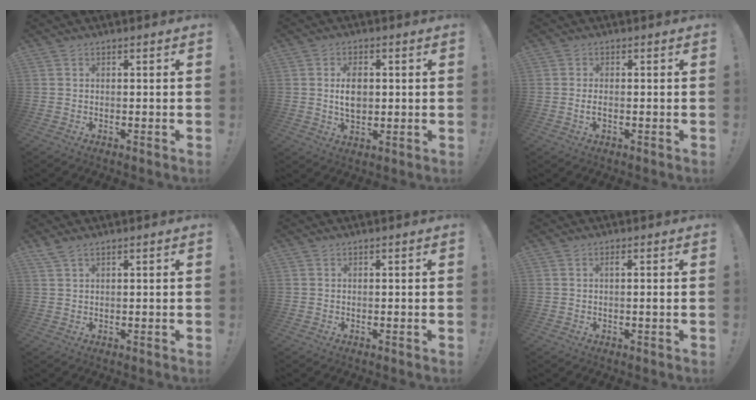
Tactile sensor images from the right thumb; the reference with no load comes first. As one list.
[{"total": 7.0, "force": [0.6, 4.5, 5.3], "torque": [-0.084, -0.003, 0.005]}, {"total": 1.6, "force": [-0.4, 0.5, 1.5], "torque": [-0.028, 0.002, -0.006]}, {"total": 2.3, "force": [1.7, 0.6, 1.4], "torque": [-0.033, -0.004, 0.033]}, {"total": 0.0}, {"total": 1.1, "force": [0.1, -0.2, 1.0], "torque": [-0.014, -0.002, -0.002]}]